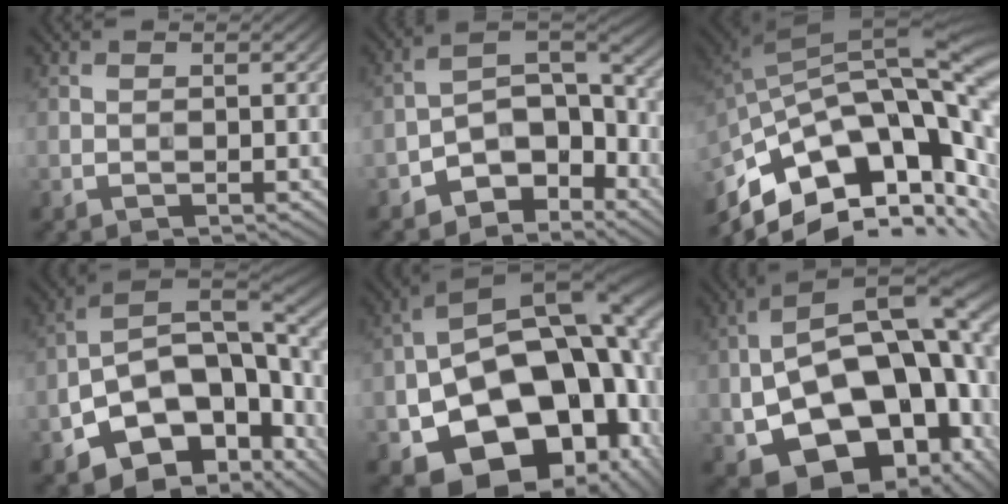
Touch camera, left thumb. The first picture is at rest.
{"total": 7.9, "force": [-5.2, 4.3, 4.2], "torque": [-0.054, 0.004, -0.107]}
{"total": 16.0, "force": [-6.7, 7.8, 12.2], "torque": [-0.230, -0.017, -0.104]}
{"total": 17.2, "force": [-6.3, 10.1, 12.4], "torque": [-0.227, -0.033, -0.089]}
{"total": 21.9, "force": [-6.7, 14.2, 15.3], "torque": [-0.230, -0.038, -0.080]}
{"total": 22.6, "force": [-2.9, 13.8, 17.7], "torque": [-0.322, -0.040, -0.014]}